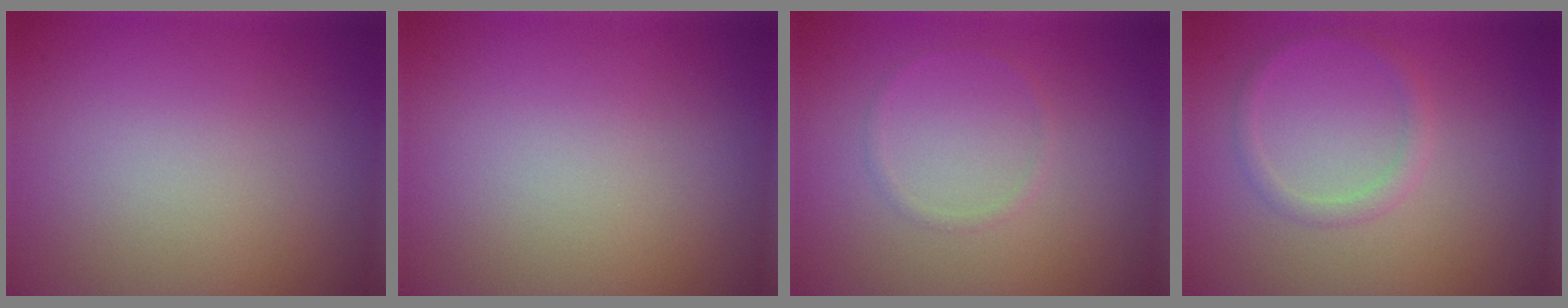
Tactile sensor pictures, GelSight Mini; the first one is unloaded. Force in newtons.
{"total": 0.0}
{"total": 0.6, "press": 0.6, "slide": 0.1}
{"total": 1.4, "press": 1.4, "slide": 0.1}